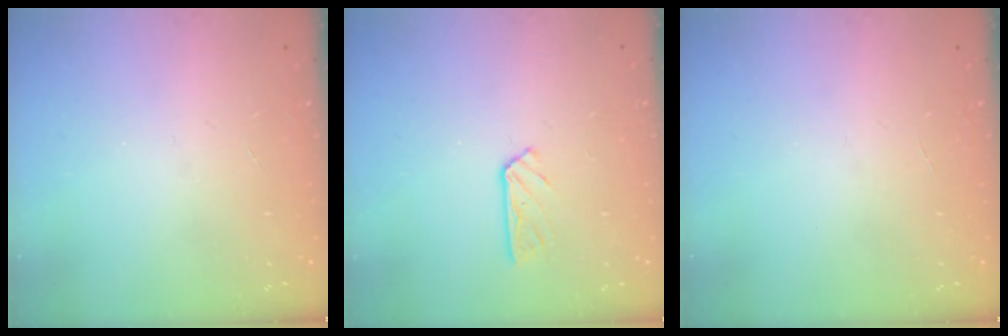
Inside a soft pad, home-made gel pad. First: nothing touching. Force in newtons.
{"total": 3.4, "press": 3.3, "slide": 0.4}
{"total": 0.0}